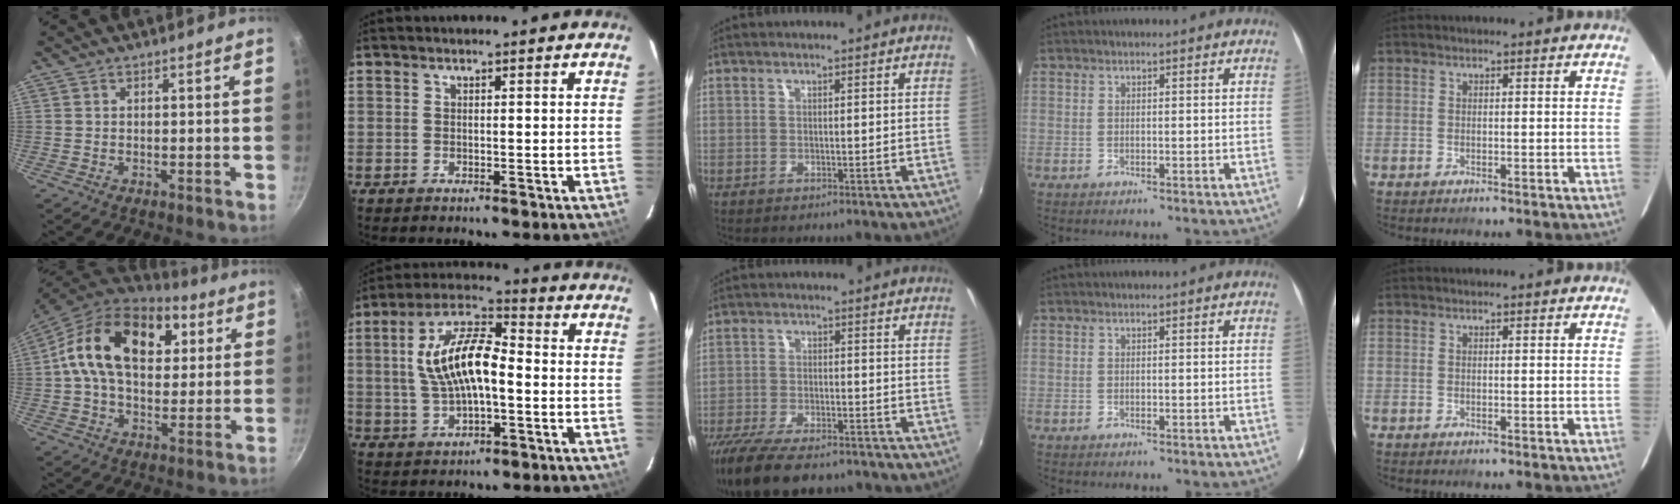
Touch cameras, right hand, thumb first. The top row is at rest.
{"thumb": {"total": 21.9, "force": [5.7, 14.1, 15.7], "torque": [-0.237, 0.007, 0.076]}, "index": {"total": 13.5, "force": [-0.3, 5.9, 12.2], "torque": [-0.240, 0.019, -0.004]}, "middle": {"total": 16.2, "force": [-12.8, 5.4, 8.4], "torque": [-0.182, -0.038, -0.212]}}